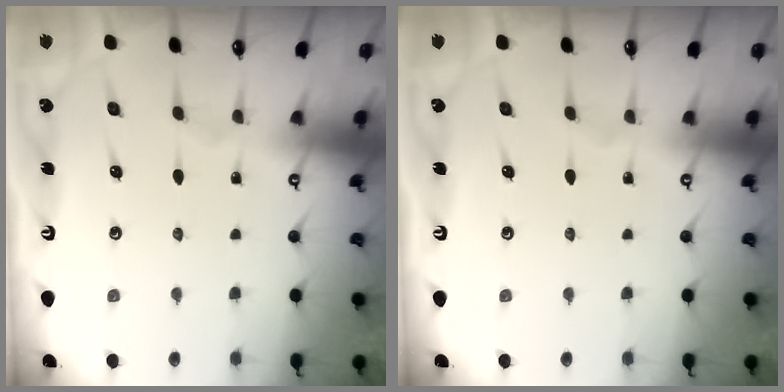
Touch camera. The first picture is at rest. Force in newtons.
{"total": 0.0}